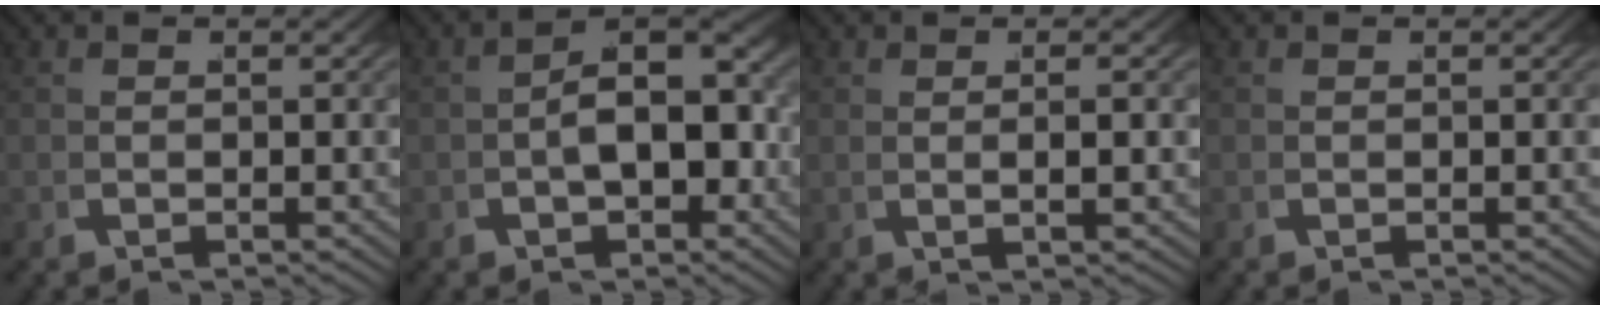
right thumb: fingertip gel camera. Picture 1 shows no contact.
{"total": 7.1, "force": [-0.5, 4.2, 5.7], "torque": [-0.091, -0.010, 0.002]}
{"total": 1.7, "force": [0.6, -0.1, 1.6], "torque": [-0.032, 0.006, 0.013]}
{"total": 0.0}